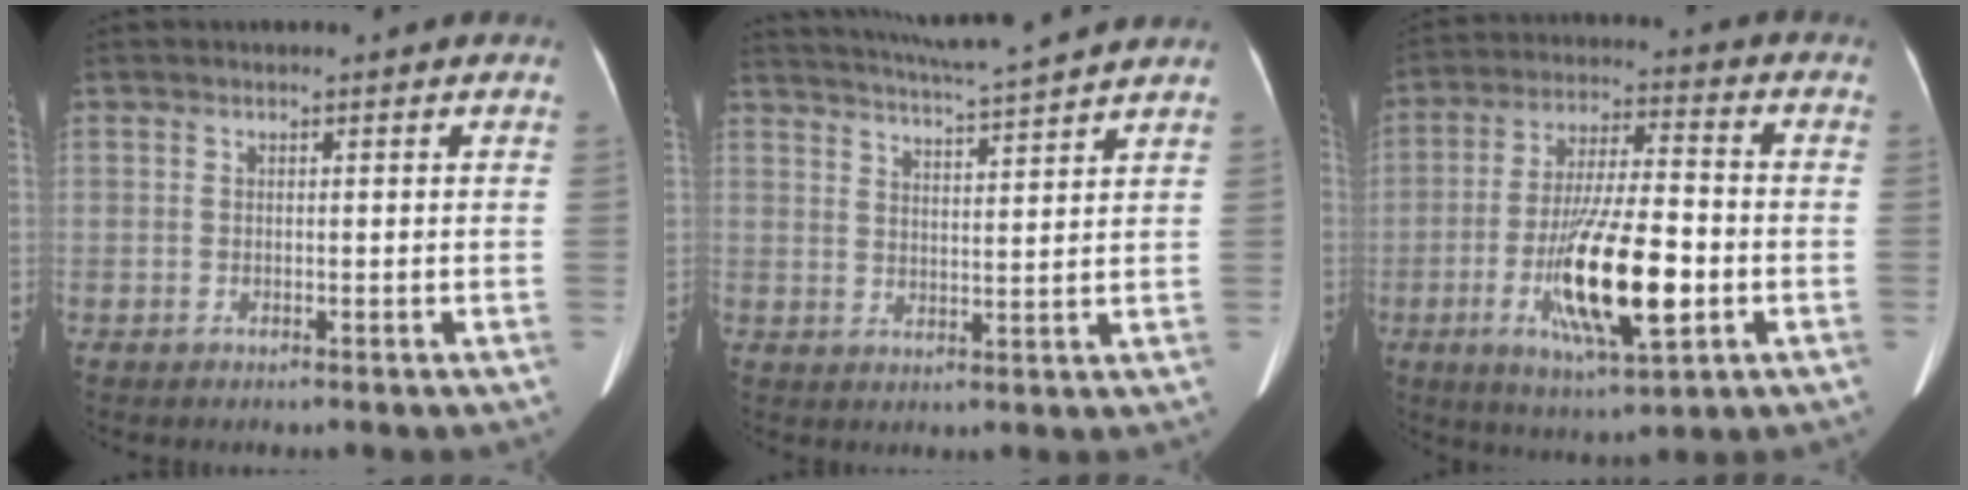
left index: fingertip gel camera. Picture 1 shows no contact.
{"total": 11.9, "force": [11.0, -1.2, 4.2], "torque": [-0.084, 0.007, 0.160]}
{"total": 16.1, "force": [-4.5, 3.3, 15.1], "torque": [-0.281, -0.014, -0.073]}